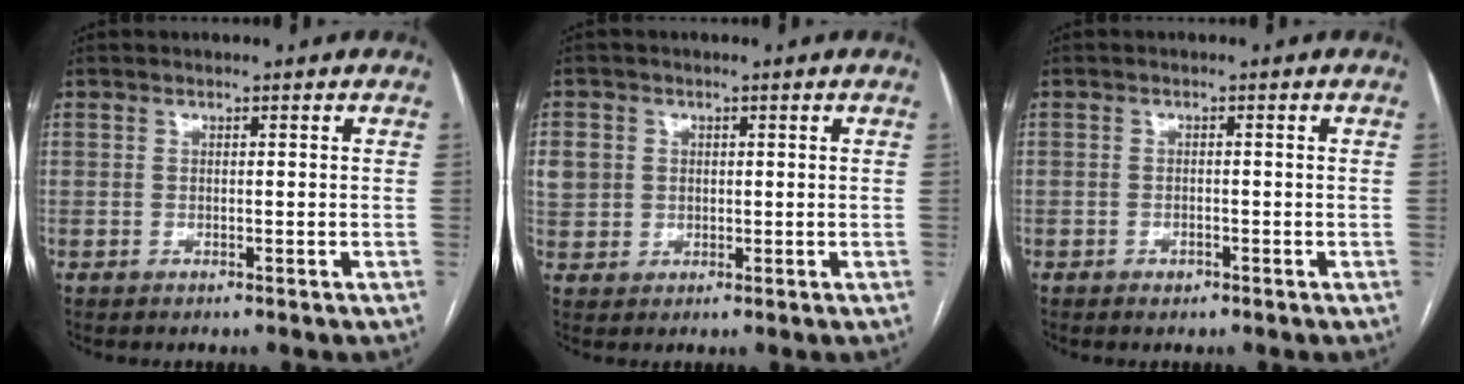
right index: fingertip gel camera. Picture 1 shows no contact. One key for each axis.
{"total": 4.8, "fx": 0.8, "fy": 4.4, "fz": 1.5, "tx": -0.043, "ty": 0.013, "tz": 0.024}
{"total": 1.1, "fx": -0.7, "fy": 0.6, "fz": 0.5, "tx": -0.008, "ty": 0.001, "tz": -0.008}